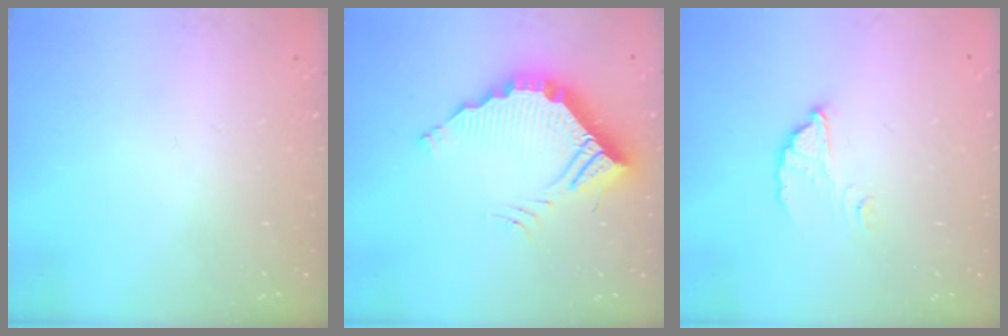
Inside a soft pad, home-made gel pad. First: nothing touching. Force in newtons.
{"total": 14.3, "press": 14.3, "slide": 0.3}
{"total": 4.0, "press": 4.0, "slide": 0.1}